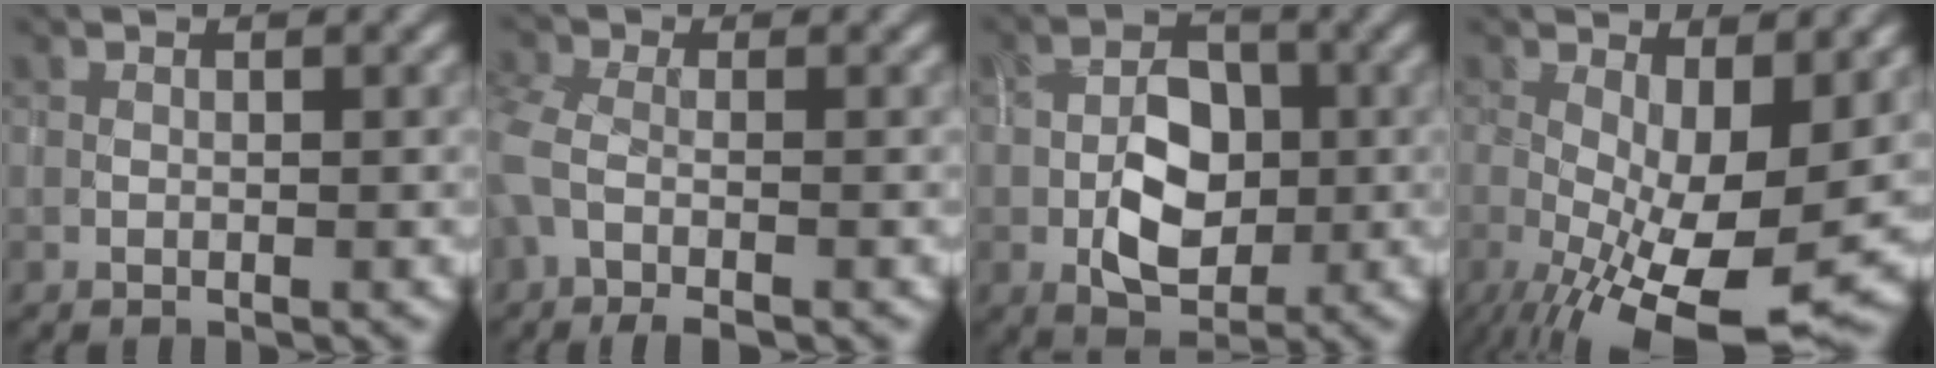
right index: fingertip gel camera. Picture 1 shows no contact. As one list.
[{"total": 4.6, "force": [-1.8, 2.4, 3.5], "torque": [-0.089, -0.006, -0.039]}, {"total": 6.4, "force": [-0.9, 4.1, 4.8], "torque": [-0.081, -0.003, -0.018]}, {"total": 11.9, "force": [-3.0, 4.3, 10.6], "torque": [-0.177, -0.021, -0.038]}]